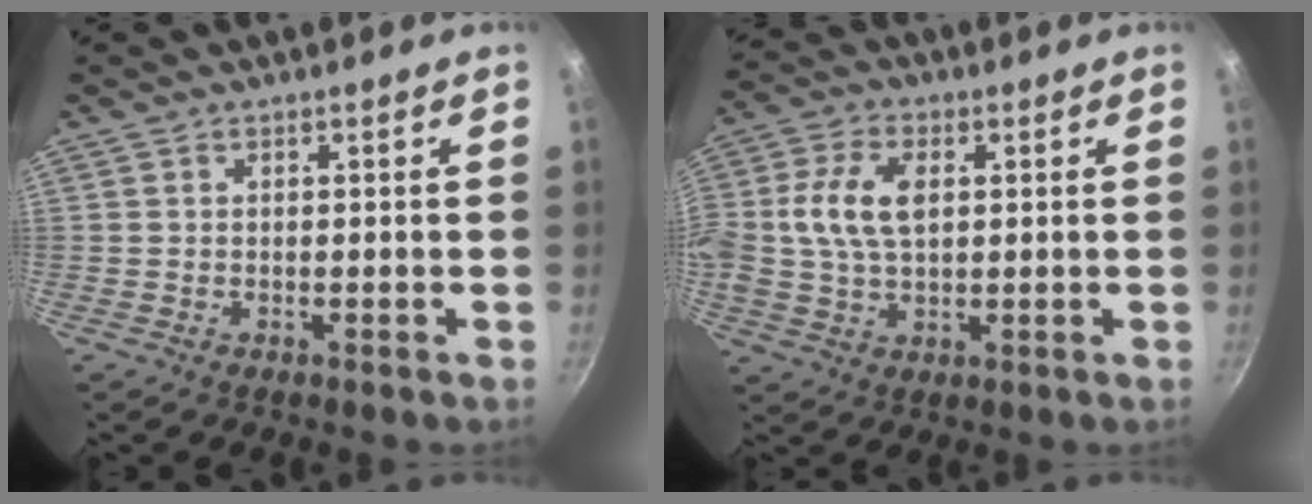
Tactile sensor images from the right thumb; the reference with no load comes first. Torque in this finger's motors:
{"motor_torque": [1.96, 1.97, 2.07, 0.07, 0.82]}